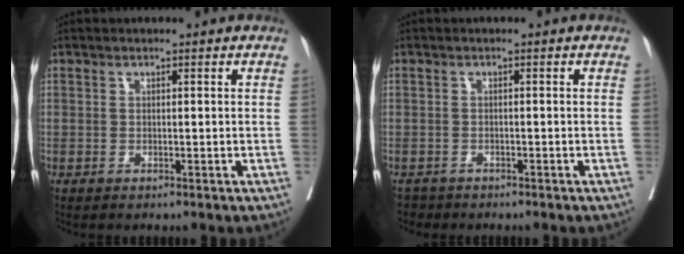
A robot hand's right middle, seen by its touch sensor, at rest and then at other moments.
{"total": 2.4, "force": [-2.2, 1.0, -0.1], "torque": [0.001, -0.002, -0.037]}